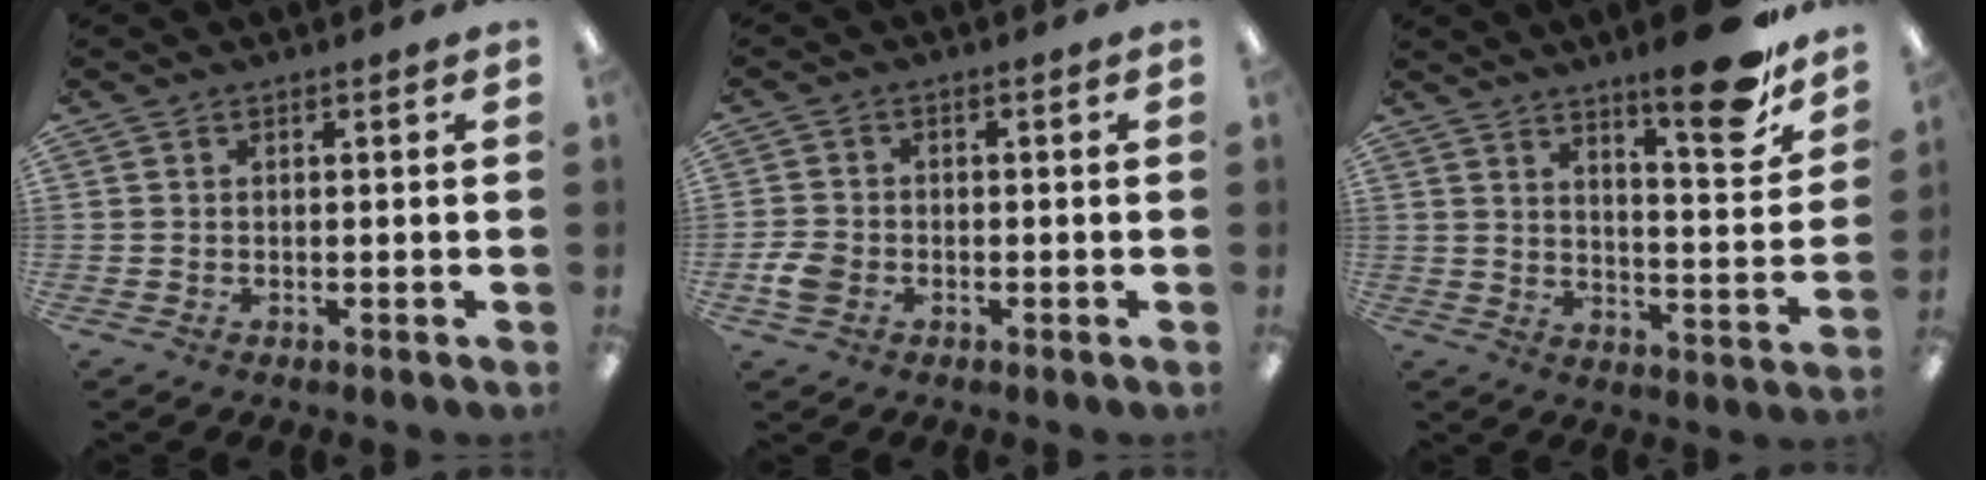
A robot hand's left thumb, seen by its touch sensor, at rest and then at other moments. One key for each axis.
{"total": 4.7, "fx": -1.7, "fy": 3.5, "fz": 2.6, "tx": -0.060, "ty": 0.005, "tz": -0.033}
{"total": 15.4, "fx": 11.5, "fy": 3.4, "fz": 9.7, "tx": -0.131, "ty": -0.083, "tz": 0.182}